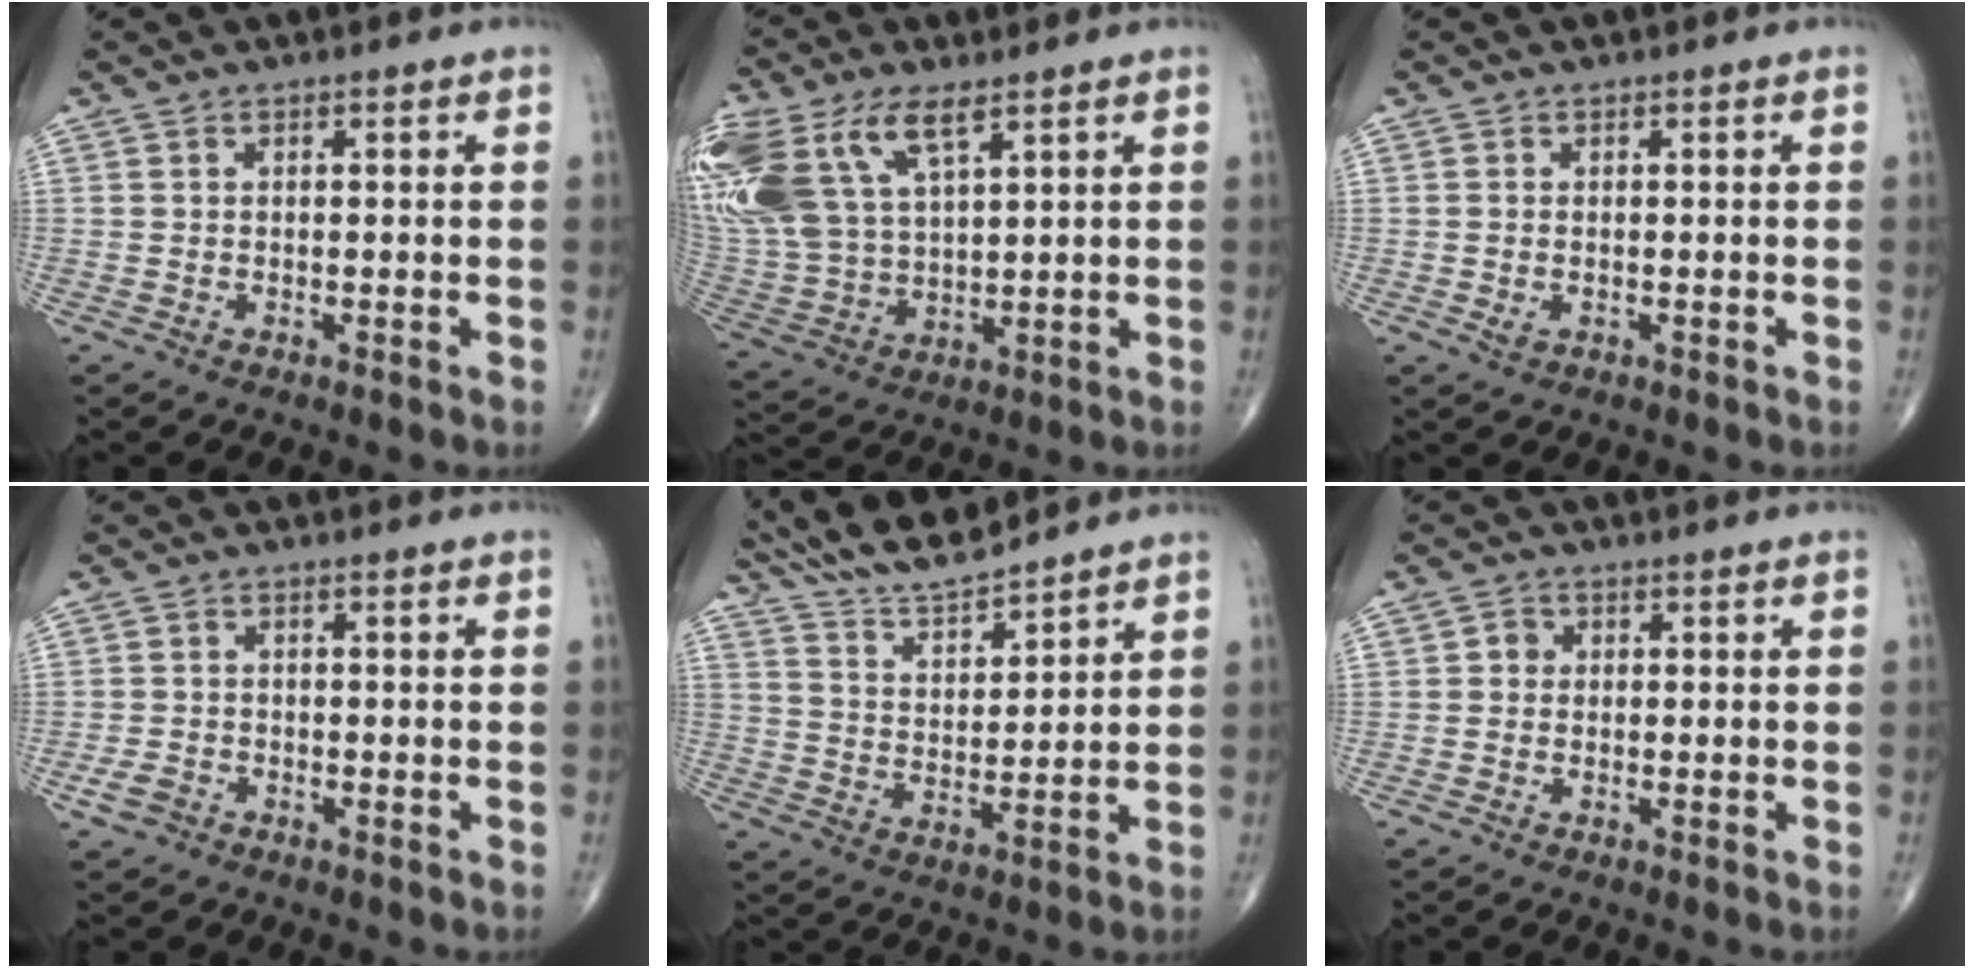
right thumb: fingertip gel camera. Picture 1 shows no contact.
{"total": 21.3, "force": [10.1, 11.1, 15.2], "torque": [-0.363, 0.000, 0.202]}
{"total": 1.4, "force": [-0.2, 0.9, 1.1], "torque": [-0.021, 0.001, 0.000]}
{"total": 2.8, "force": [-1.4, 2.0, 1.4], "torque": [-0.028, 0.007, -0.024]}
{"total": 11.6, "force": [10.6, 2.0, 4.2], "torque": [-0.064, -0.051, 0.201]}
{"total": 1.8, "force": [0.0, 1.7, 0.7], "torque": [0.001, 0.005, -0.005]}